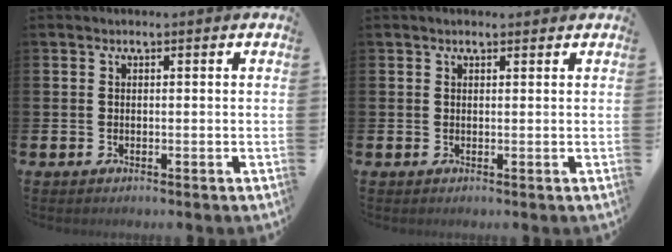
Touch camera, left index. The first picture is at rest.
{"total": 0.7, "force": [0.6, 0.1, 0.3], "torque": [-0.007, 0.003, 0.010]}